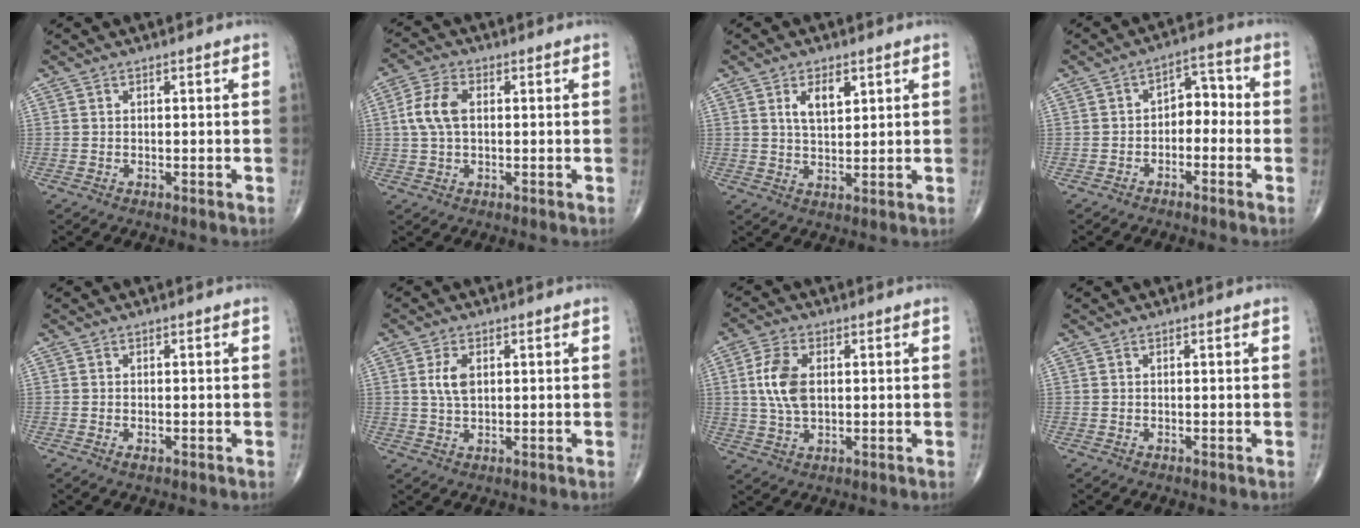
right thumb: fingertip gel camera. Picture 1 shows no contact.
{"total": 6.6, "force": [0.8, 3.9, 5.3], "torque": [-0.118, 0.015, 0.011]}
{"total": 5.3, "force": [2.3, 2.6, 3.9], "torque": [-0.056, -0.016, 0.042]}
{"total": 5.7, "force": [-1.5, 3.8, 4.0], "torque": [-0.031, 0.039, -0.036]}
{"total": 0.9, "force": [-0.4, 0.5, 0.7], "torque": [-0.012, -0.001, -0.006]}
{"total": 4.2, "force": [1.0, 2.3, 3.4], "torque": [-0.068, -0.003, 0.020]}
{"total": 7.9, "force": [1.2, 4.4, 6.4], "torque": [-0.134, 0.001, 0.023]}
{"total": 0.0}